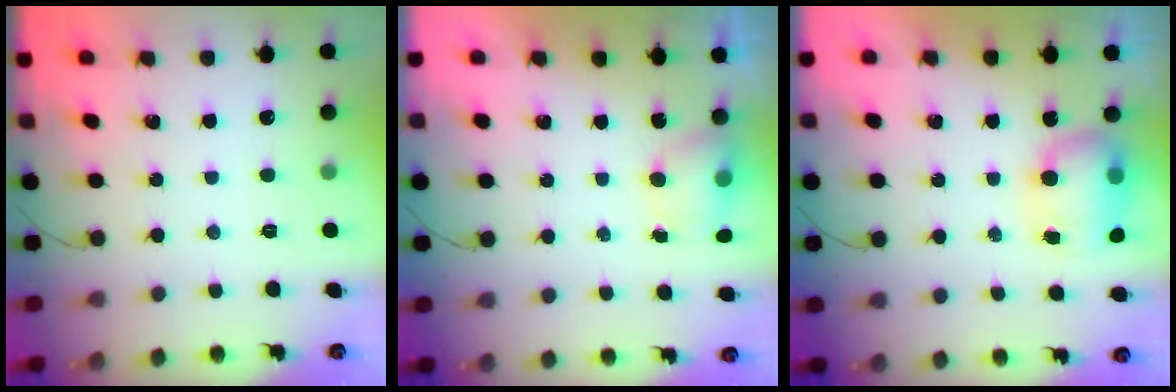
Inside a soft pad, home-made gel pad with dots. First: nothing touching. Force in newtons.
{"total": 4.6, "press": 4.5, "slide": 0.4}
{"total": 8.3, "press": 8.2, "slide": 1.5}